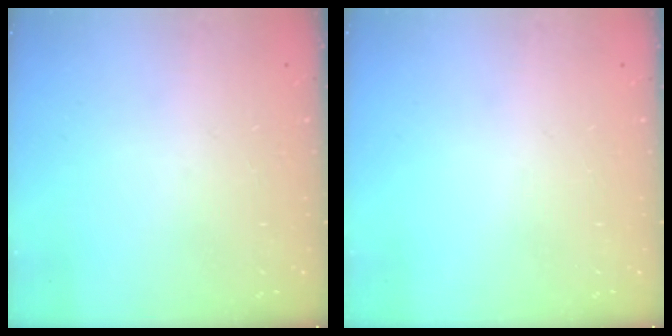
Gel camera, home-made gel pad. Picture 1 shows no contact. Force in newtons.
{"total": 0.0}